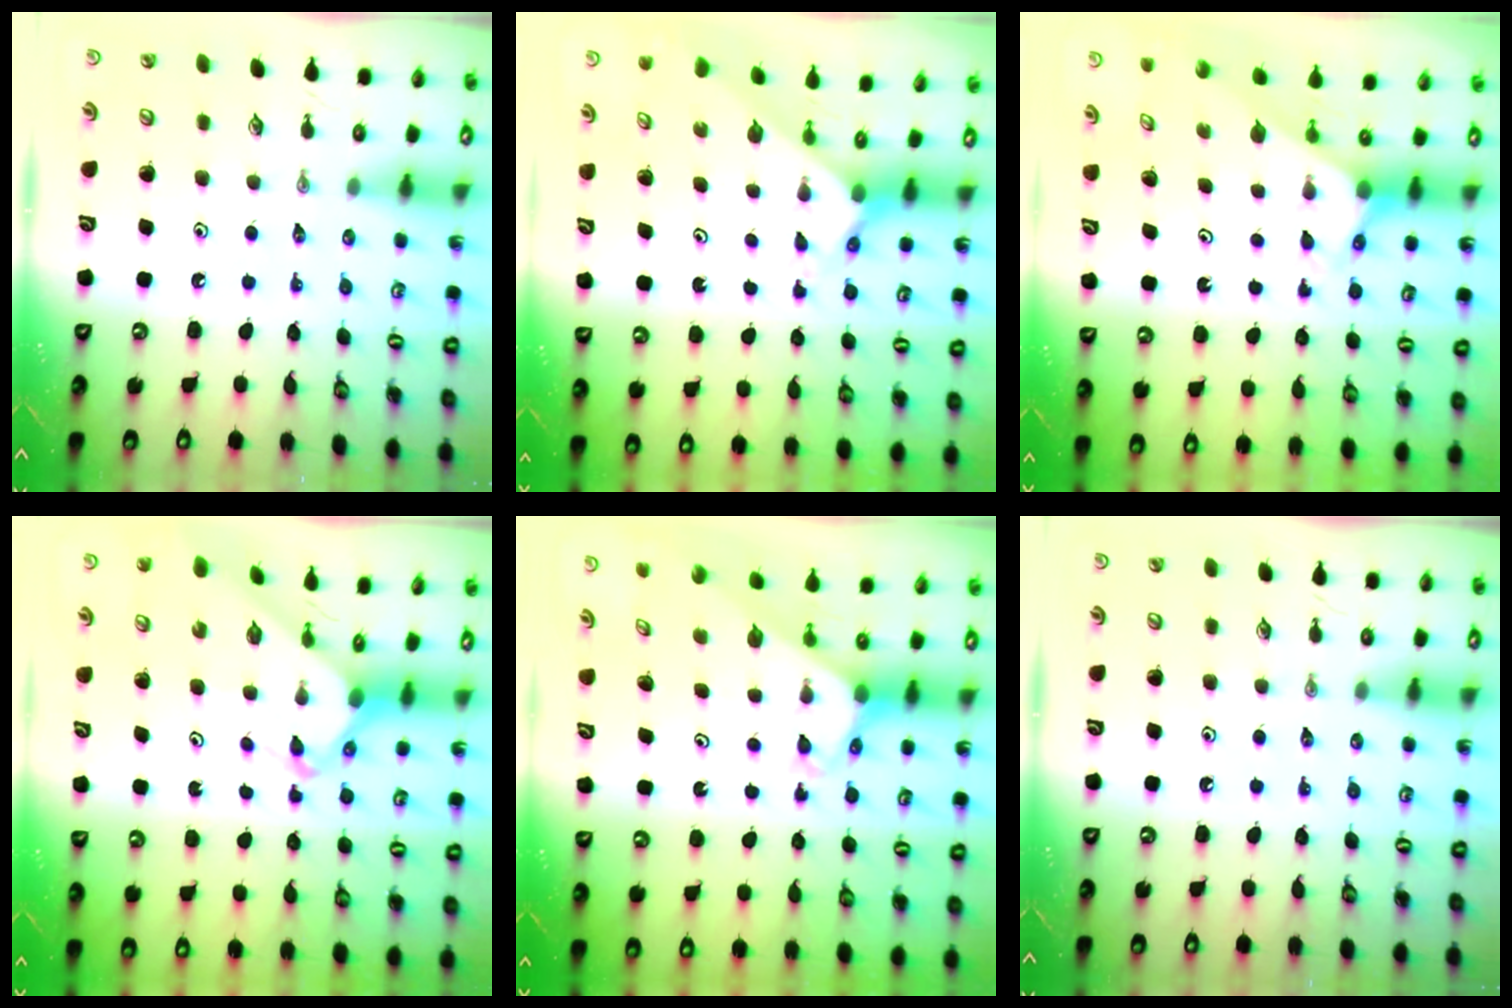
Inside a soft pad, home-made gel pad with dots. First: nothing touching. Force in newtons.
{"total": 2.1, "press": 2.1, "slide": 0.1}
{"total": 2.6, "press": 2.6, "slide": 0.2}
{"total": 5.1, "press": 5.0, "slide": 0.6}
{"total": 2.8, "press": 2.8, "slide": 0.2}
{"total": 0.0}